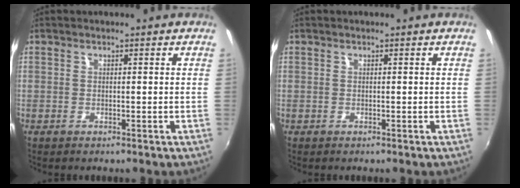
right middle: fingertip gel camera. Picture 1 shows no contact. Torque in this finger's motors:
{"motor_torque": [0.19, -0.29, -0.01, -0.01]}